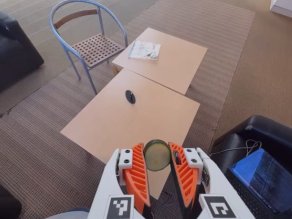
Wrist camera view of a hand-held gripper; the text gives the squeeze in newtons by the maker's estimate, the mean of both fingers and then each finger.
{"total": 11.3, "left": 11.7, "right": 11.0}